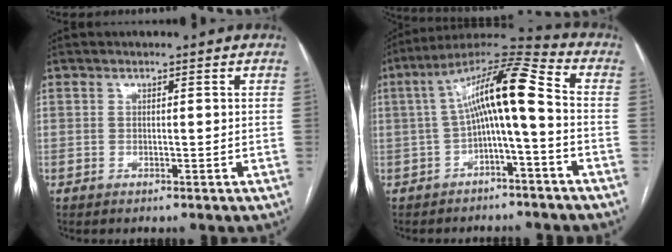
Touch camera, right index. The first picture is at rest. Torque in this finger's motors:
{"motor_torque": [1.95, 0.07, 0.87, 0.21]}